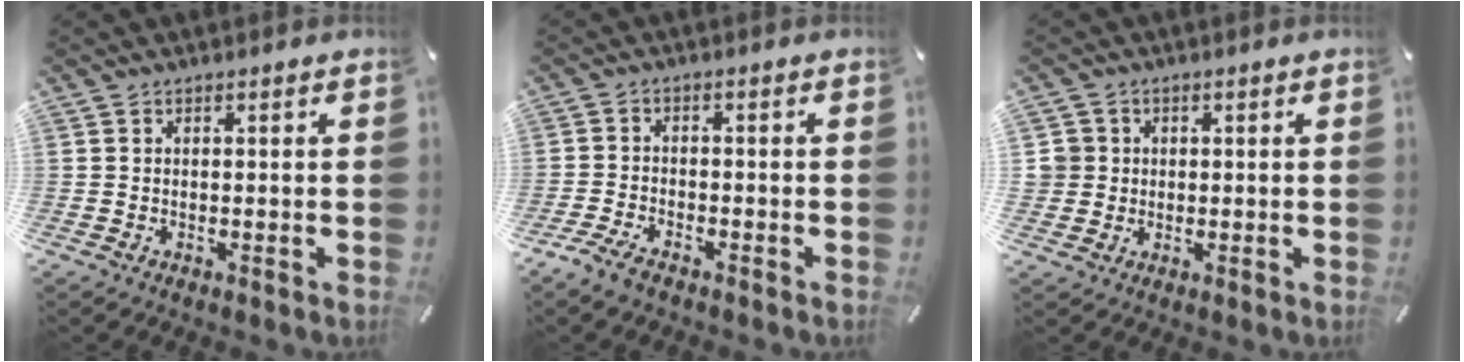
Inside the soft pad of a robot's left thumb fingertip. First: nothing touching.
{"total": 3.7, "force": [-3.0, 1.2, 1.7], "torque": [-0.047, 0.010, -0.062]}
{"total": 4.6, "force": [0.7, 4.5, 0.4], "torque": [-0.009, 0.007, 0.015]}